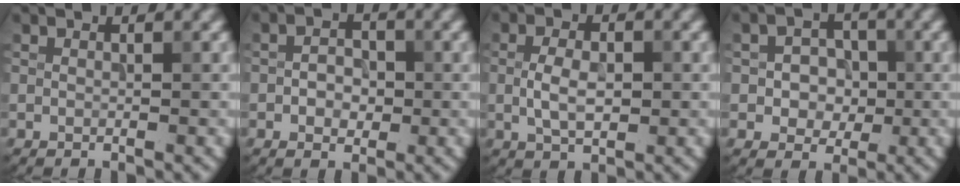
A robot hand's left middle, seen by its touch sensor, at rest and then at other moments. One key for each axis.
{"total": 2.5, "fx": -0.6, "fy": 1.8, "fz": 1.7, "tx": -0.024, "ty": 0.001, "tz": -0.014}
{"total": 3.5, "fx": -0.2, "fy": 1.9, "fz": 2.9, "tx": -0.059, "ty": -0.001, "tz": -0.004}
{"total": 3.2, "fx": -0.4, "fy": 2.7, "fz": 1.7, "tx": -0.015, "ty": -0.001, "tz": -0.018}